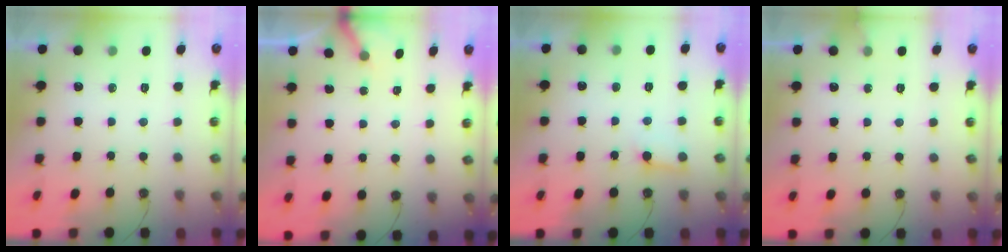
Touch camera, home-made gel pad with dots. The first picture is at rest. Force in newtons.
{"total": 2.3, "press": 2.3, "slide": 0.2}
{"total": 4.7, "press": 4.7, "slide": 0.4}
{"total": 2.8, "press": 2.8, "slide": 0.2}